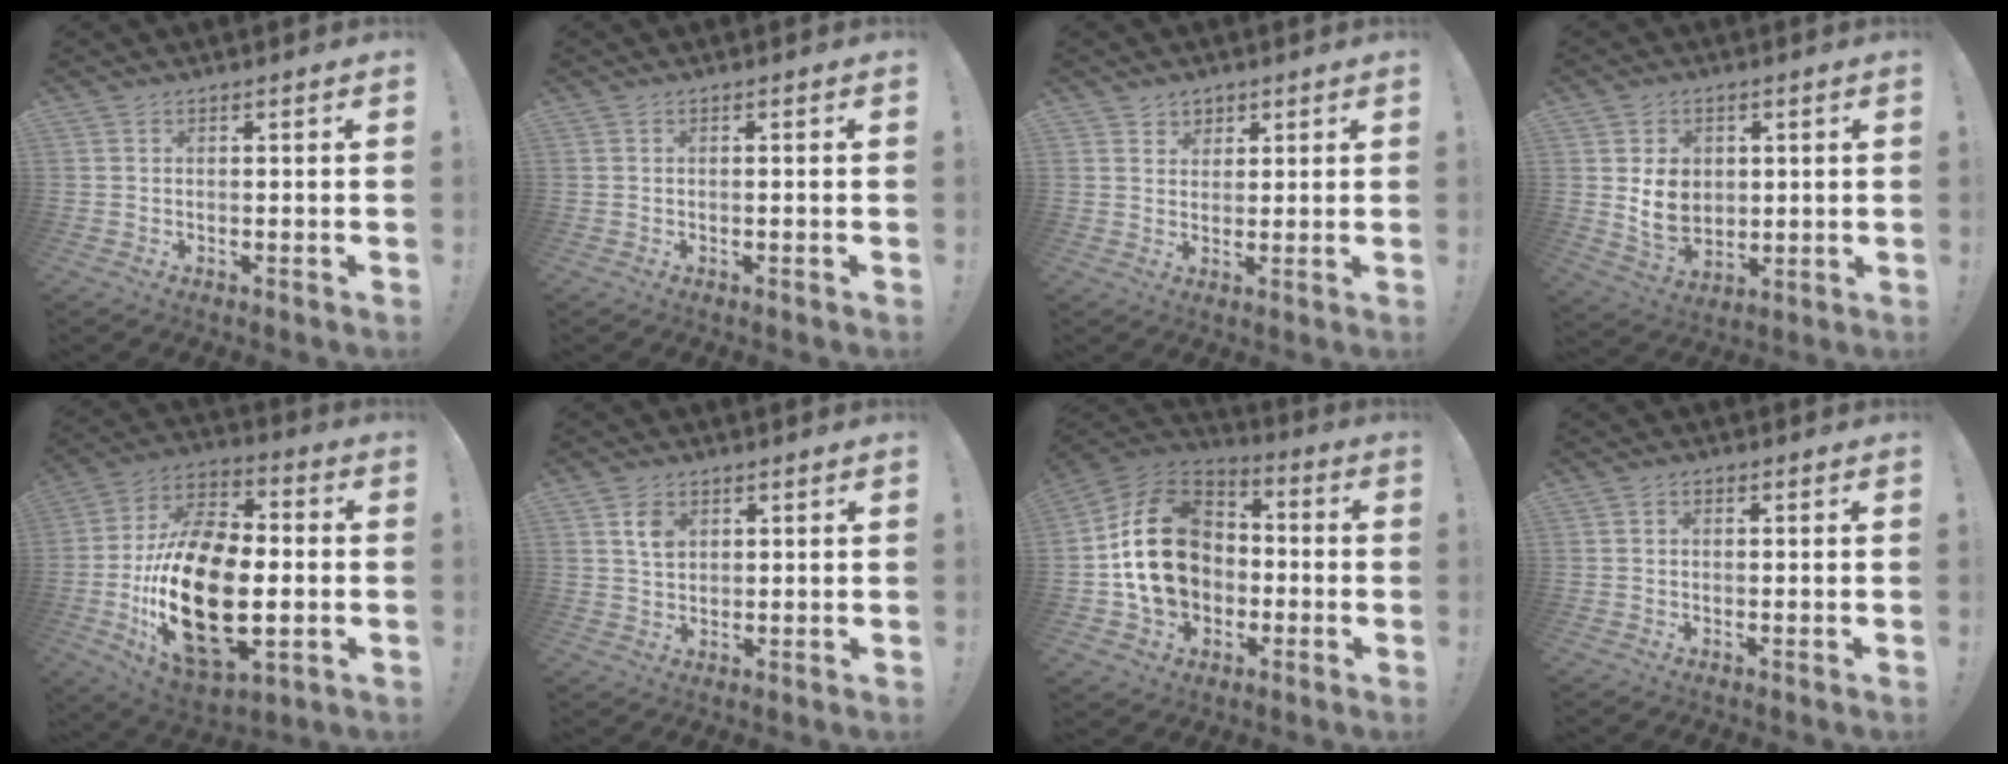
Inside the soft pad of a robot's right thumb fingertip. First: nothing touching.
{"total": 0.6, "force": [-0.4, -0.3, 0.3], "torque": [-0.007, -0.002, -0.006]}
{"total": 3.6, "force": [2.4, 2.7, 0.2], "torque": [0.001, -0.016, 0.042]}
{"total": 9.9, "force": [2.5, 8.3, 4.6], "torque": [-0.066, -0.017, 0.051]}
{"total": 27.3, "force": [-4.4, 15.5, 22.0], "torque": [-0.433, 0.023, -0.060]}
{"total": 5.0, "force": [2.1, 3.8, 2.6], "torque": [-0.028, -0.007, 0.035]}
{"total": 21.0, "force": [0.0, 16.7, 12.8], "torque": [-0.216, 0.027, 0.014]}
{"total": 1.1, "force": [-0.3, 0.9, 0.6], "torque": [-0.001, 0.001, -0.007]}